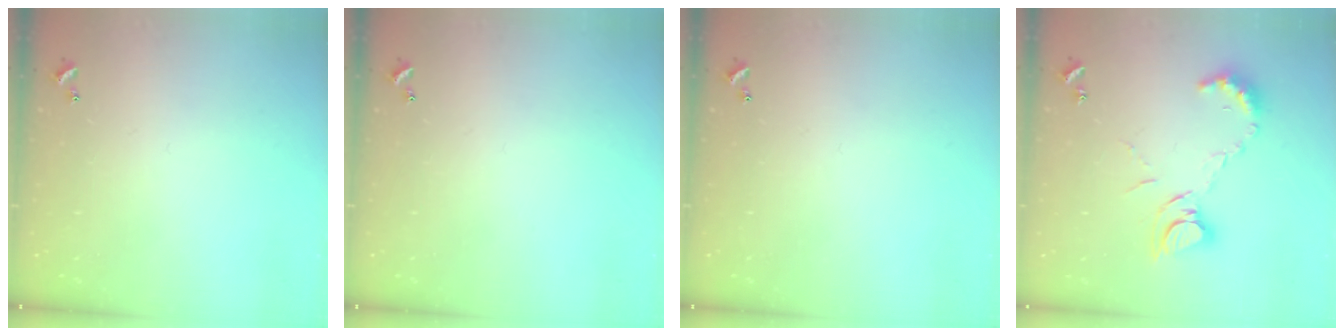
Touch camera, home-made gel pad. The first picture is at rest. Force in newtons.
{"total": 0.0}
{"total": 0.0}
{"total": 9.8, "press": 9.8, "slide": 1.0}